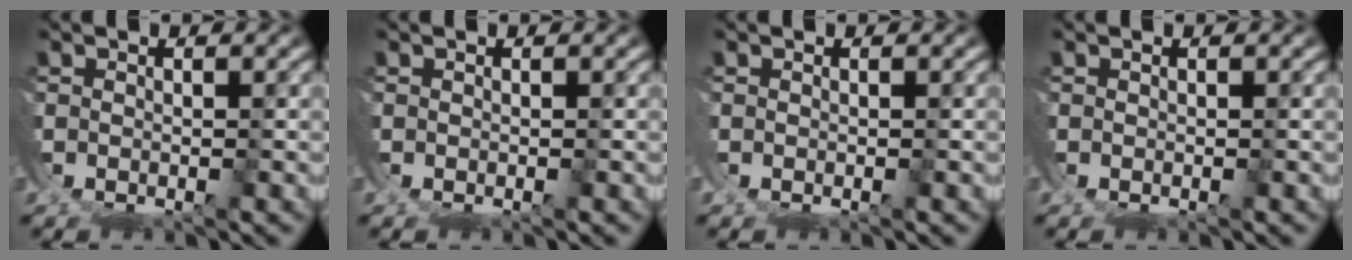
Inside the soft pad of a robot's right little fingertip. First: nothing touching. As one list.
[{"total": 0.0}, {"total": 0.6, "force": [0.1, 0.4, 0.4], "torque": [-0.009, 0.003, 0.002]}, {"total": 0.0}]